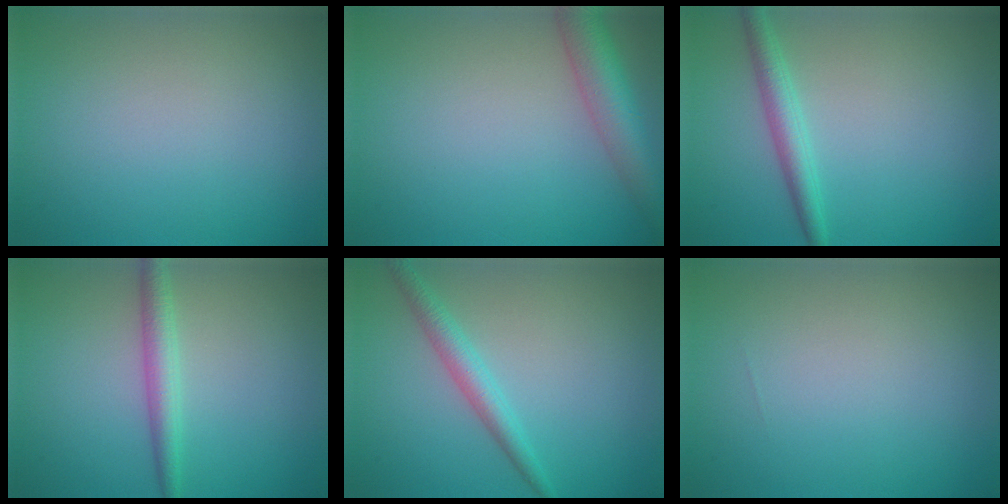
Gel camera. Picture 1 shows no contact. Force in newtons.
{"total": 5.0, "press": 5.0, "slide": 0.2}
{"total": 2.5, "press": 2.5, "slide": 0.1}
{"total": 2.5, "press": 2.5, "slide": 0.1}
{"total": 2.5, "press": 2.5, "slide": 0.1}
{"total": 0.0}